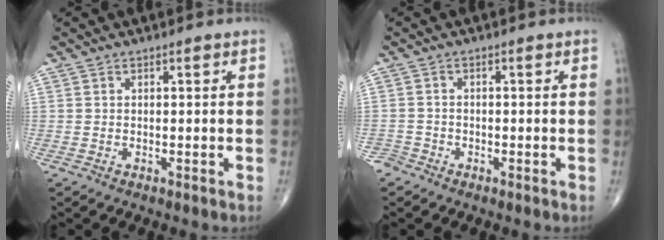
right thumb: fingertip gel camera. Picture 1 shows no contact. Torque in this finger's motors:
{"motor_torque": [-0.31, -0.11, -0.29, -0.18, -0.06]}